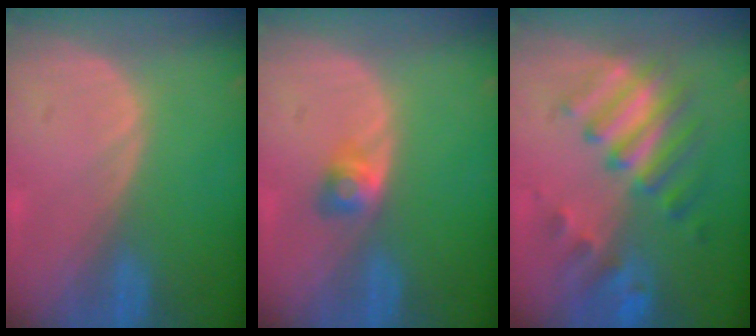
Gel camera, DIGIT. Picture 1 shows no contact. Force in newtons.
{"total": 2.7, "press": 2.4, "slide": 1.1}
{"total": 8.8, "press": 8.1, "slide": 3.3}